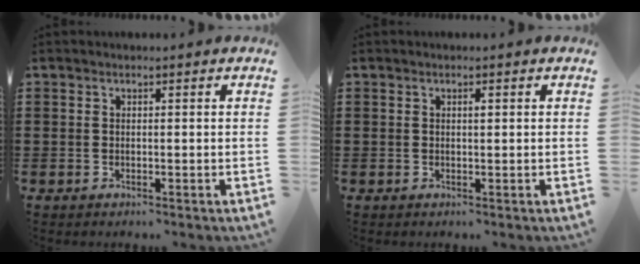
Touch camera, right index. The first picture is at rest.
{"total": 0.7, "force": [0.2, 0.2, 0.7], "torque": [-0.014, -0.001, 0.003]}